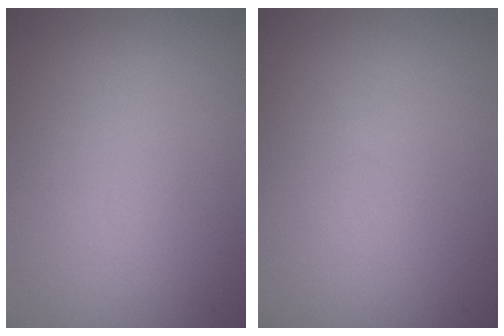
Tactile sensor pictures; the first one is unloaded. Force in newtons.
{"total": 0.0}